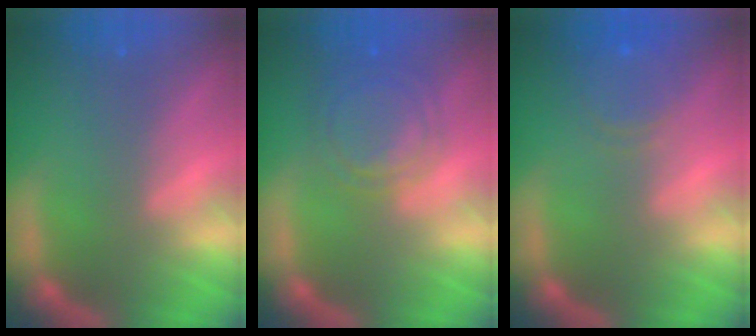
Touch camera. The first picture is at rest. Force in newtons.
{"total": 6.0}
{"total": 4.0}